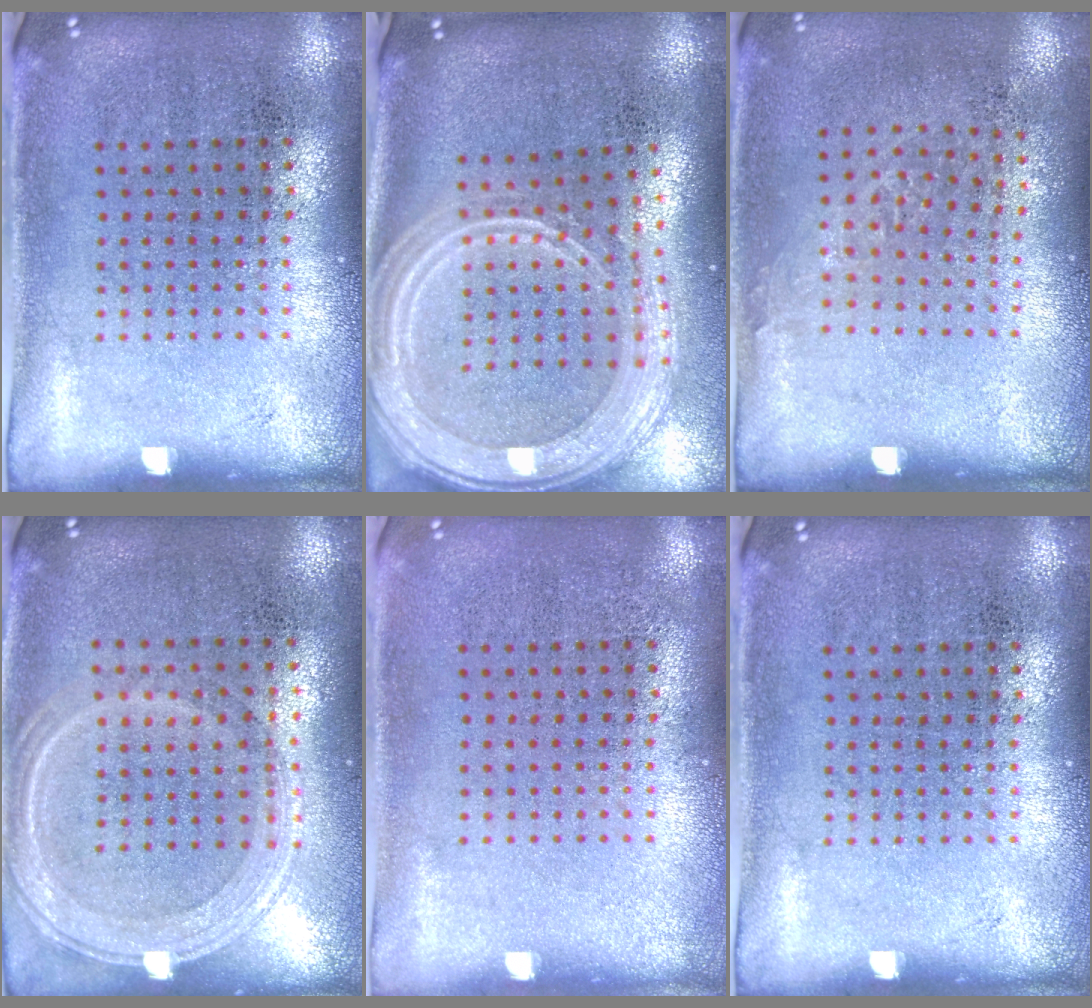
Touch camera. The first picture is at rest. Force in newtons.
{"total": 3.1, "press": 2.5, "slide": 1.8}
{"total": 0.8, "press": 0.6, "slide": 0.6}
{"total": 1.3, "press": 1.2, "slide": 0.4}
{"total": 0.0}
{"total": 0.0}